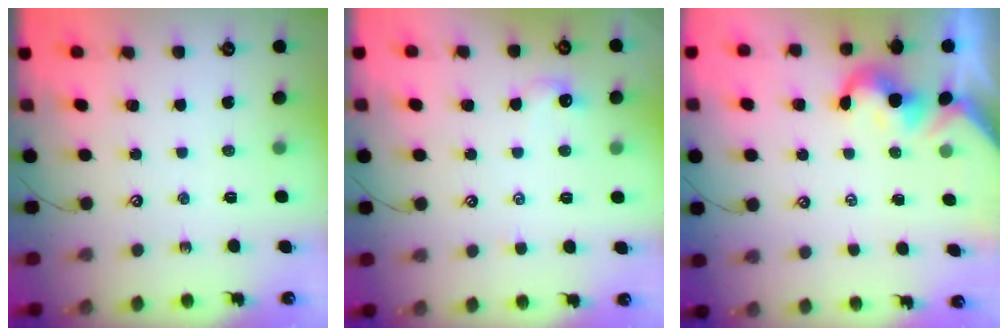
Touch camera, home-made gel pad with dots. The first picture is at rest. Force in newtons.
{"total": 1.6, "press": 1.5, "slide": 0.4}
{"total": 0.0}